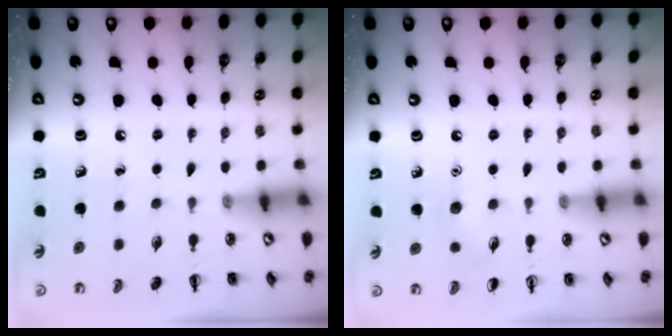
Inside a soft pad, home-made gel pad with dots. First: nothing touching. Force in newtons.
{"total": 4.6, "press": 4.4, "slide": 1.4}